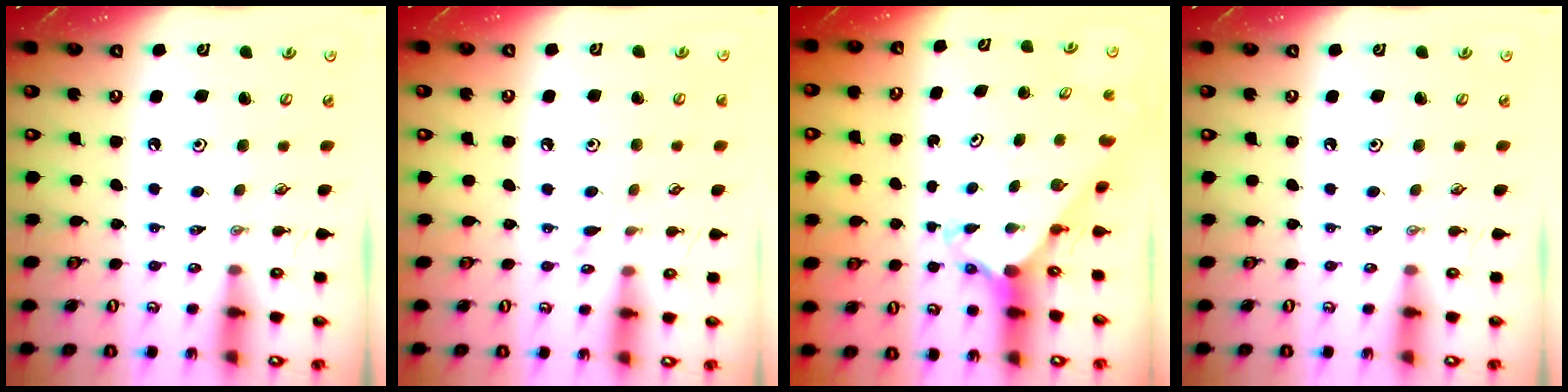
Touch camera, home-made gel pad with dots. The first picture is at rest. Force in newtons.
{"total": 5.6, "press": 5.6, "slide": 0.7}
{"total": 2.8, "press": 2.7, "slide": 0.2}
{"total": 0.0}